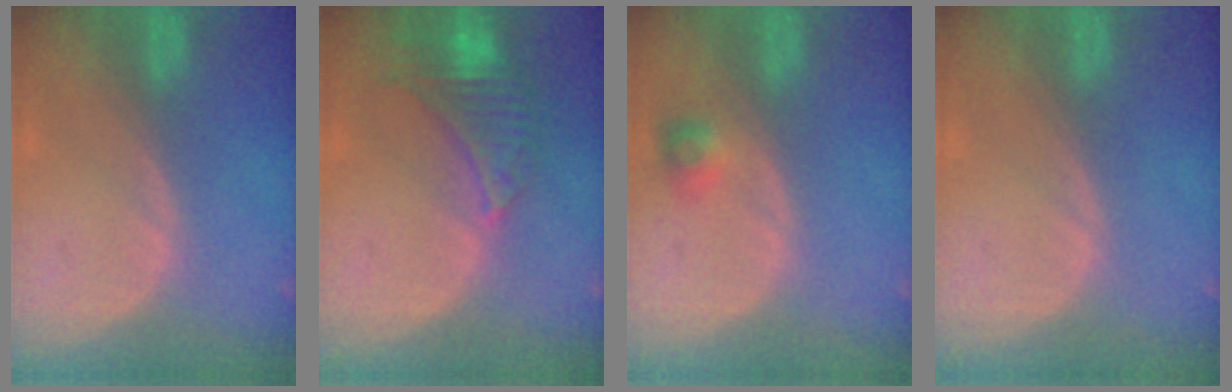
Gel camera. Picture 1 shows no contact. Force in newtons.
{"total": 8.1, "press": 6.9, "slide": 4.1}
{"total": 2.6, "press": 2.4, "slide": 1.0}
{"total": 0.0}